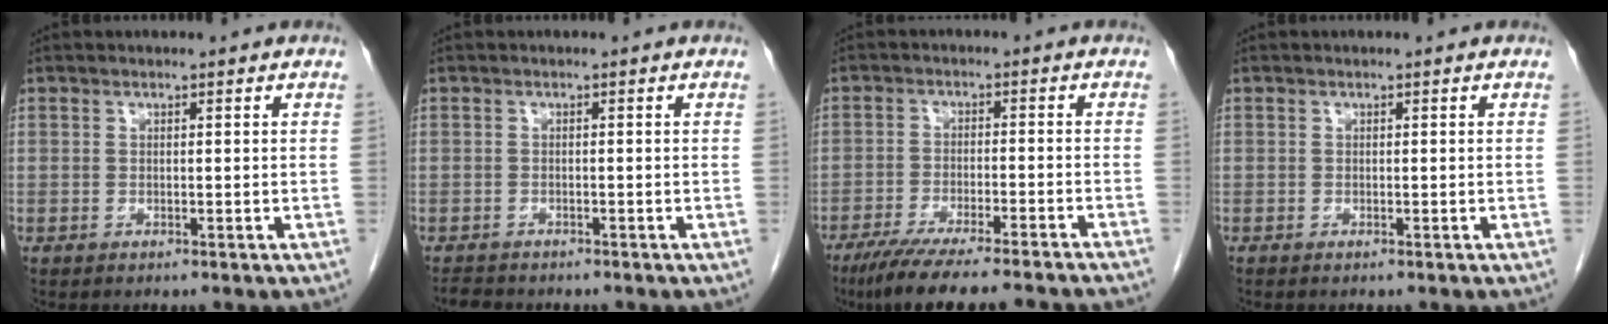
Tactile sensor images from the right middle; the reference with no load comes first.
{"total": 2.0, "force": [-1.9, 0.6, 0.3], "torque": [-0.008, -0.006, -0.029]}
{"total": 14.9, "force": [-12.7, 0.5, 7.8], "torque": [-0.114, -0.036, -0.192]}
{"total": 0.0}